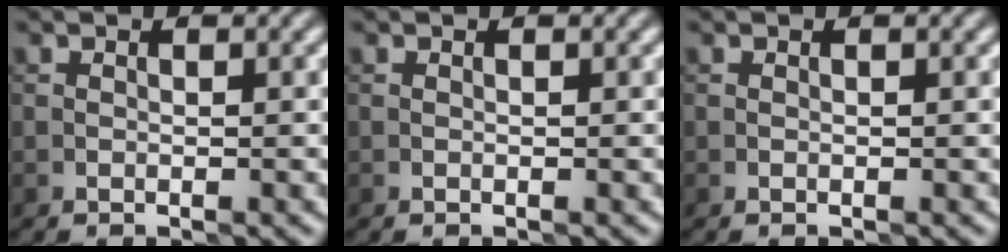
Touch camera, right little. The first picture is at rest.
{"total": 0.0}
{"total": 0.0}